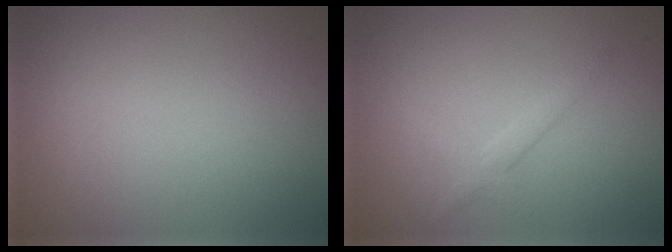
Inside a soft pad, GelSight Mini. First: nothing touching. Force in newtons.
{"total": 1.6, "press": 1.6, "slide": 0.1}